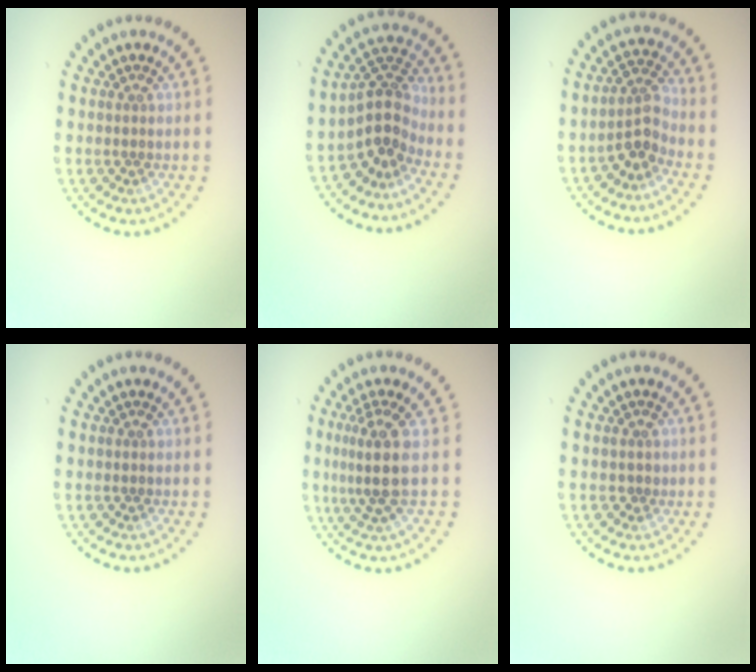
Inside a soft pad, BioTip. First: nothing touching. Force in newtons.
{"total": 3.5, "press": 2.9, "slide": 2.1}
{"total": 2.6, "press": 2.0, "slide": 1.7}
{"total": 0.0}
{"total": 3.3, "press": 2.5, "slide": 2.2}
{"total": 0.6, "press": 0.3, "slide": 0.5}